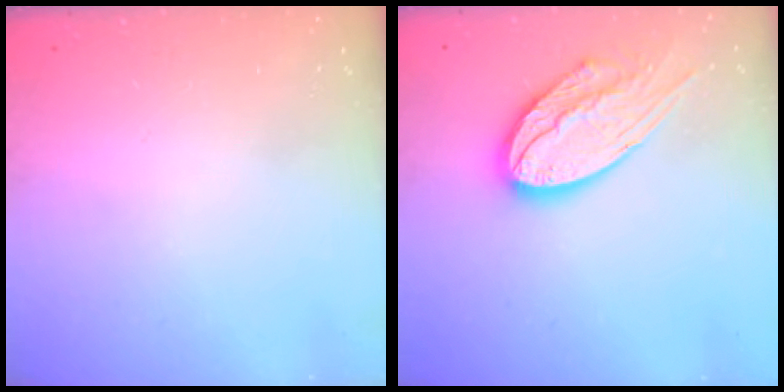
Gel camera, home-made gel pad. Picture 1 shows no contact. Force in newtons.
{"total": 18.4, "press": 18.3, "slide": 1.6}